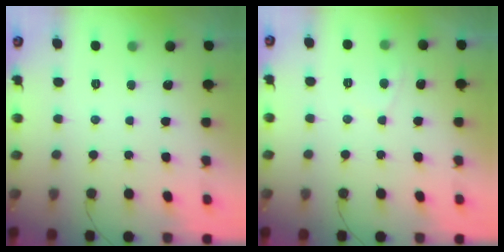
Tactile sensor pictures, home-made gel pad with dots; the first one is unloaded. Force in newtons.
{"total": 3.2, "press": 3.2, "slide": 0.4}